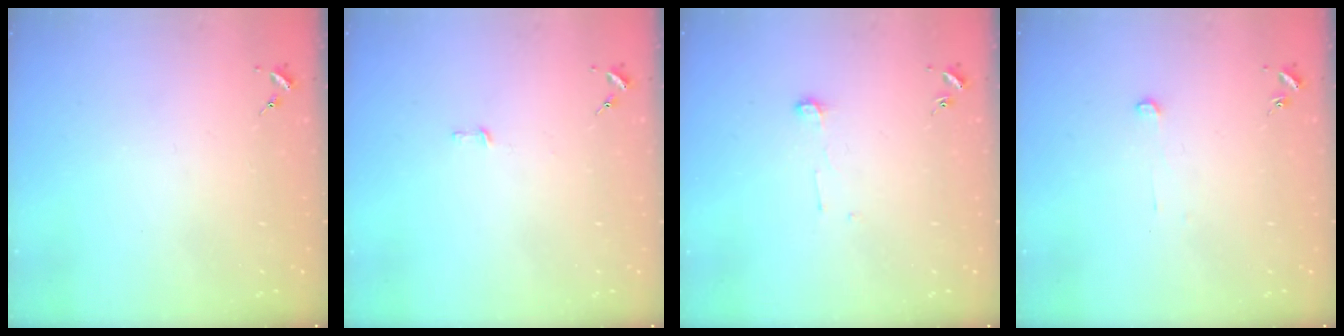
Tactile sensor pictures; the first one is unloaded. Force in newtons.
{"total": 3.0, "press": 3.0, "slide": 0.2}
{"total": 3.6, "press": 3.6, "slide": 0.3}
{"total": 2.9, "press": 2.9, "slide": 0.2}